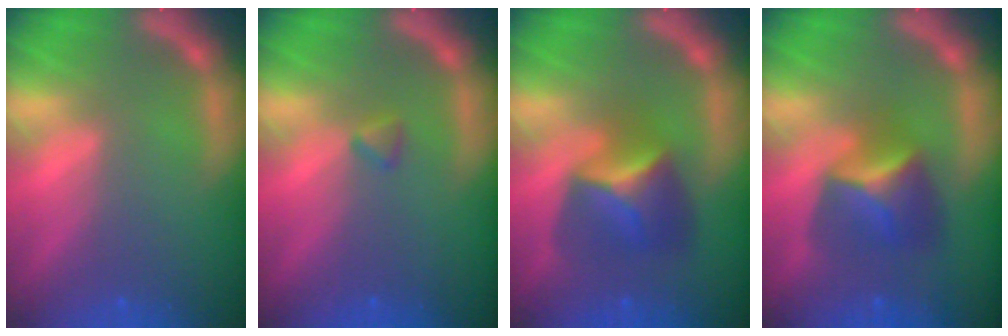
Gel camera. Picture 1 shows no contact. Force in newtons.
{"total": 0.9}
{"total": 5.4}
{"total": 4.9}